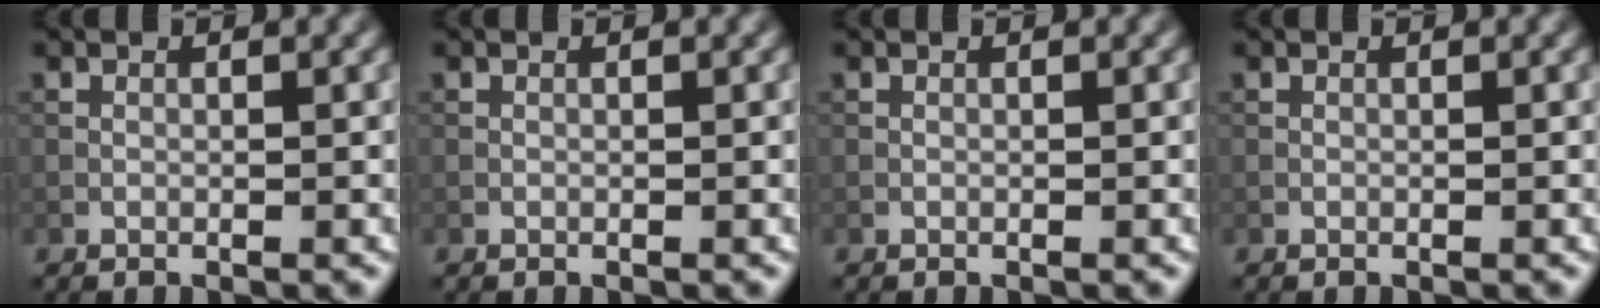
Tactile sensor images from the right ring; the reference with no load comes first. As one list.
[{"total": 0.0}, {"total": 0.0}, {"total": 0.0}]